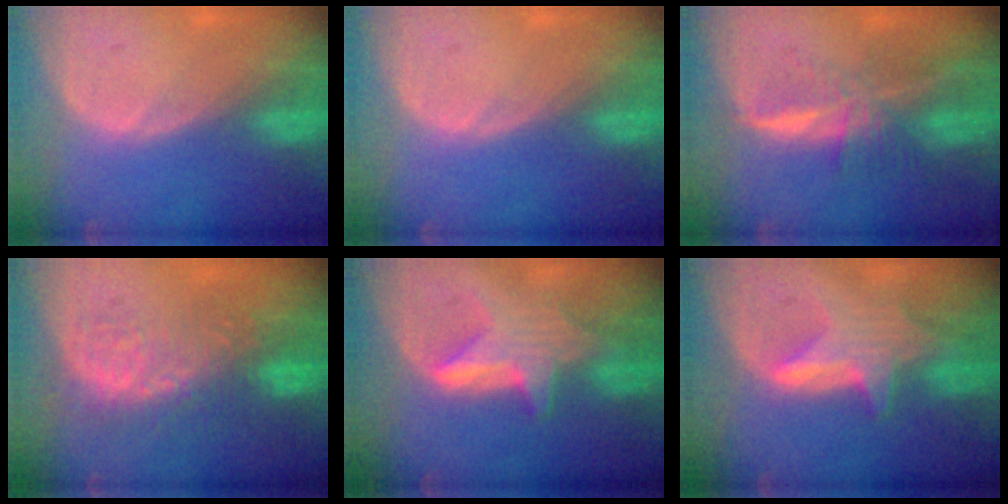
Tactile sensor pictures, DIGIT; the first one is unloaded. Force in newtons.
{"total": 0.0}
{"total": 7.4, "press": 6.2, "slide": 3.9}
{"total": 8.9, "press": 8.5, "slide": 2.5}
{"total": 6.5, "press": 6.4, "slide": 0.8}
{"total": 6.7, "press": 6.2, "slide": 2.3}